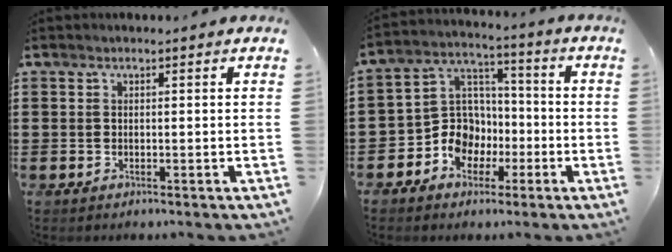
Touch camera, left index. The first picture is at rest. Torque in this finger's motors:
{"motor_torque": [0.89, -0.16, 0.26, 0.07]}